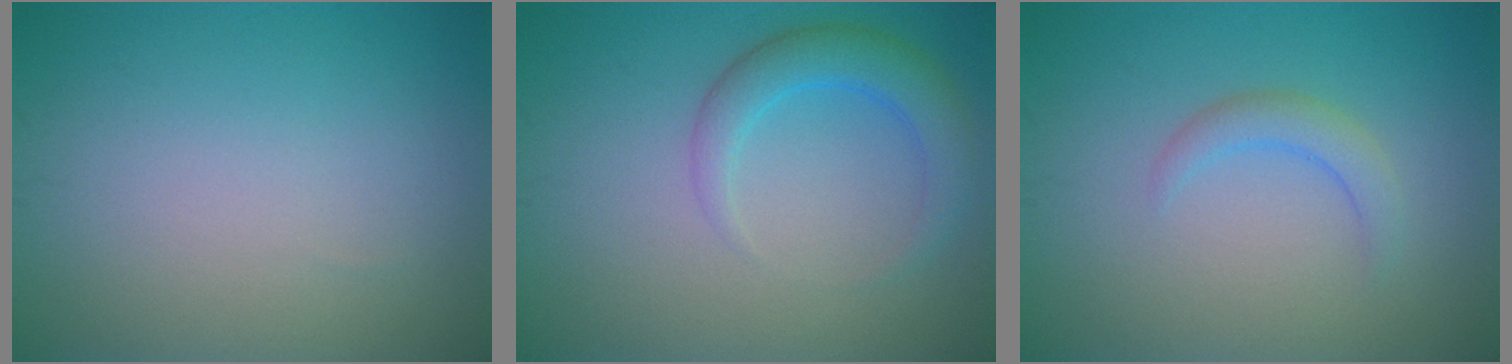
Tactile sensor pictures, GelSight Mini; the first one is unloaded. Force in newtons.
{"total": 3.5, "press": 3.5, "slide": 0.1}
{"total": 1.9, "press": 1.9, "slide": 0.3}